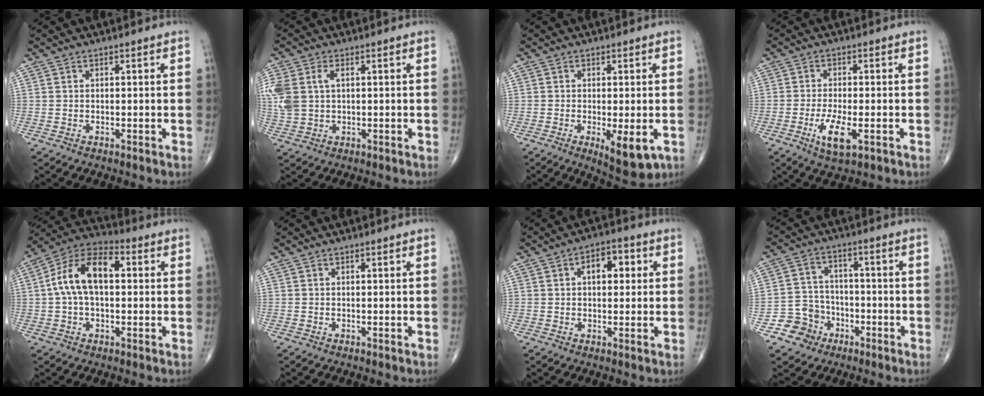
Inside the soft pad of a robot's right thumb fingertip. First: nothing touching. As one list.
[{"total": 9.8, "force": [2.0, 6.5, 7.1], "torque": [-0.199, 0.012, 0.046]}, {"total": 7.4, "force": [-2.2, 2.5, 6.6], "torque": [-0.094, -0.019, -0.028]}, {"total": 6.5, "force": [-2.4, 2.1, 5.6], "torque": [-0.109, -0.006, -0.038]}, {"total": 12.9, "force": [1.4, 7.2, 10.6], "torque": [-0.196, 0.038, 0.015]}, {"total": 0.0}, {"total": 6.5, "force": [1.6, 3.8, 5.0], "torque": [-0.048, 0.010, 0.017]}, {"total": 7.6, "force": [-3.9, 6.4, 0.9], "torque": [0.020, 0.035, -0.070]}]